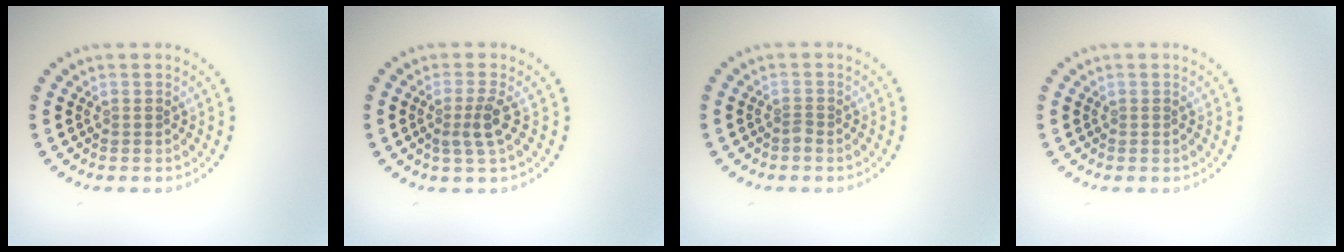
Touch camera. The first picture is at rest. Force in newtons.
{"total": 2.3, "press": 1.7, "slide": 1.5}
{"total": 0.5, "press": 0.4, "slide": 0.4}
{"total": 0.0}